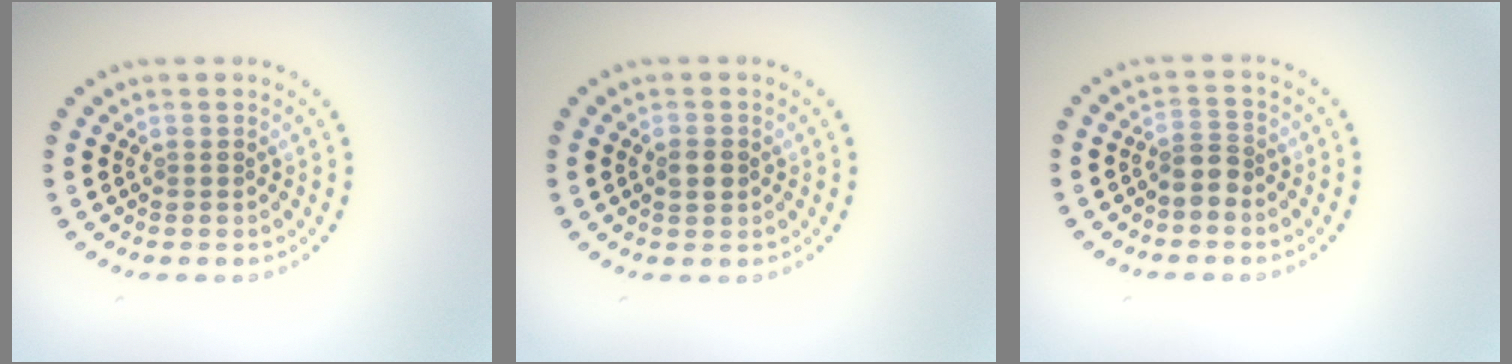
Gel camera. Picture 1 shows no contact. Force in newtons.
{"total": 1.8, "press": 1.8, "slide": 0.0}
{"total": 1.8, "press": 1.4, "slide": 1.2}